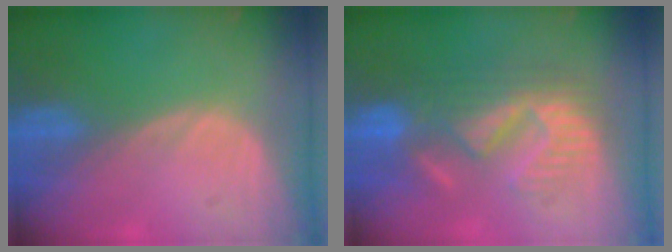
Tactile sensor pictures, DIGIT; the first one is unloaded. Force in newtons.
{"total": 8.9, "press": 8.7, "slide": 1.5}